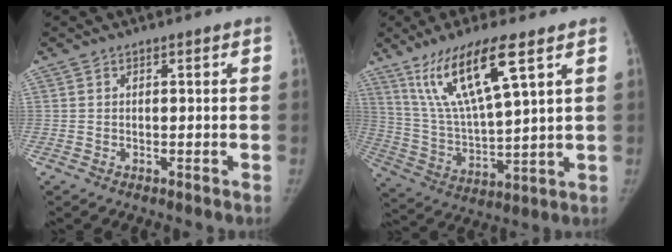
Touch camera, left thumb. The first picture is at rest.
{"total": 16.1, "force": [8.8, 3.2, 13.2], "torque": [-0.259, -0.035, 0.179]}